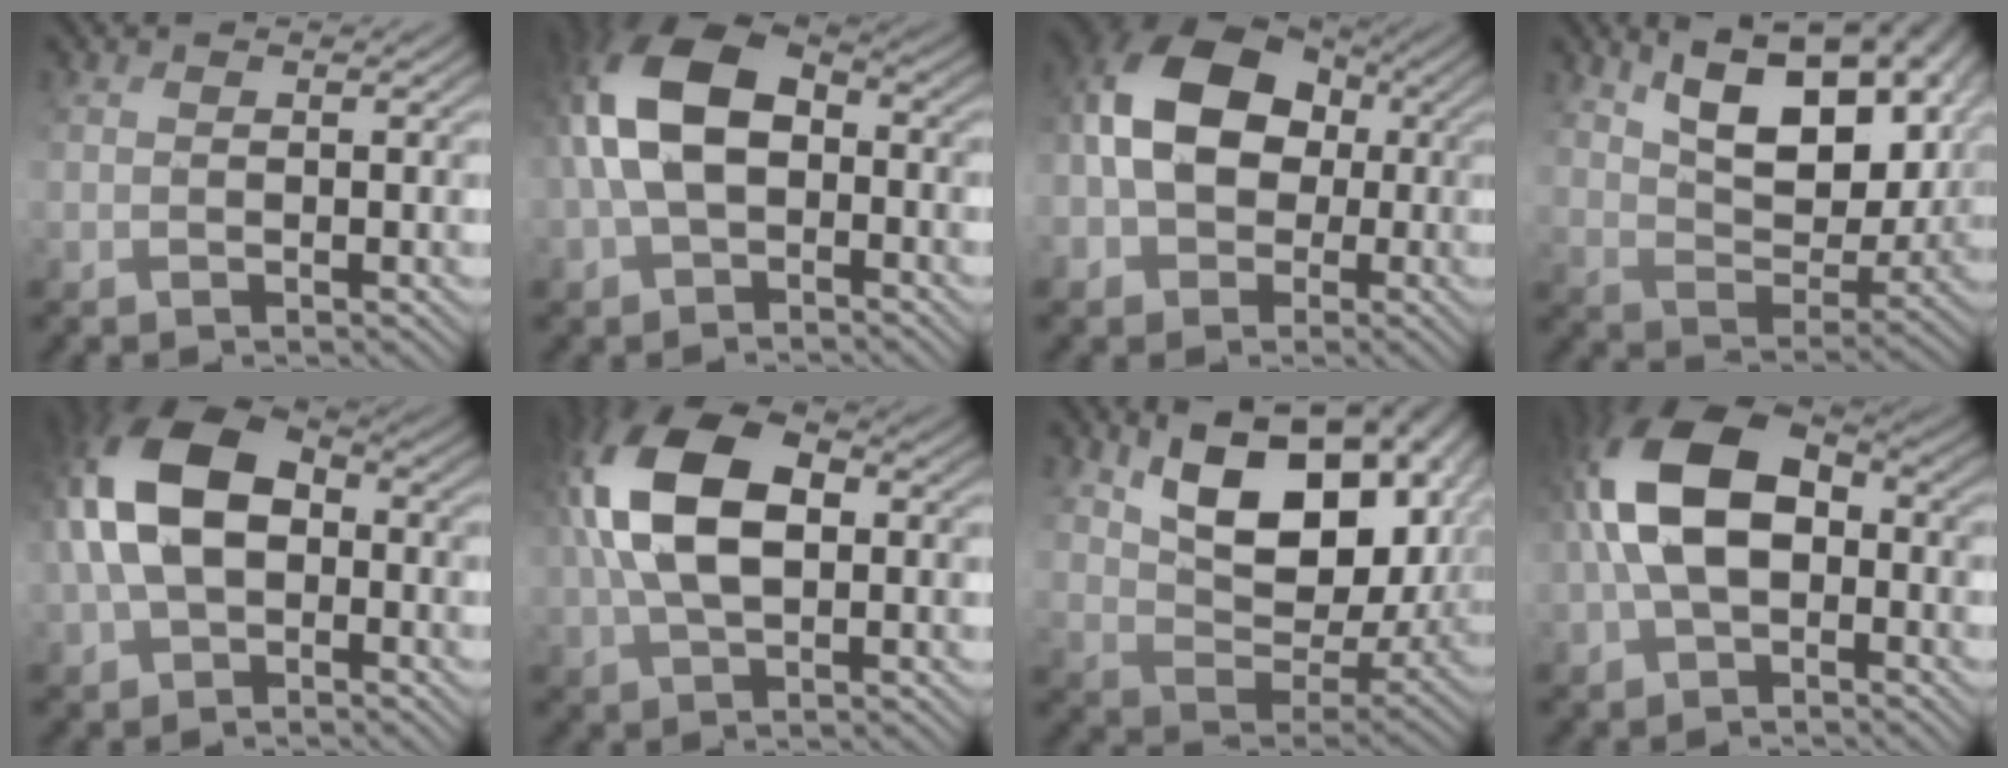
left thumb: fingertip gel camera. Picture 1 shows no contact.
{"total": 10.3, "force": [-0.6, 6.2, 8.2], "torque": [-0.191, 0.013, -0.021]}
{"total": 14.0, "force": [-0.1, 10.4, 9.3], "torque": [-0.204, 0.011, -0.024]}
{"total": 14.1, "force": [6.4, 7.3, 10.3], "torque": [-0.190, -0.001, 0.101]}
{"total": 11.4, "force": [-0.5, 7.2, 8.9], "torque": [-0.211, 0.010, -0.018]}
{"total": 11.7, "force": [1.3, 6.5, 9.6], "torque": [-0.219, 0.015, 0.018]}
{"total": 15.4, "force": [5.9, 8.7, 11.3], "torque": [-0.206, -0.007, 0.108]}
{"total": 10.8, "force": [-0.8, 6.3, 8.8], "torque": [-0.193, 0.015, -0.028]}